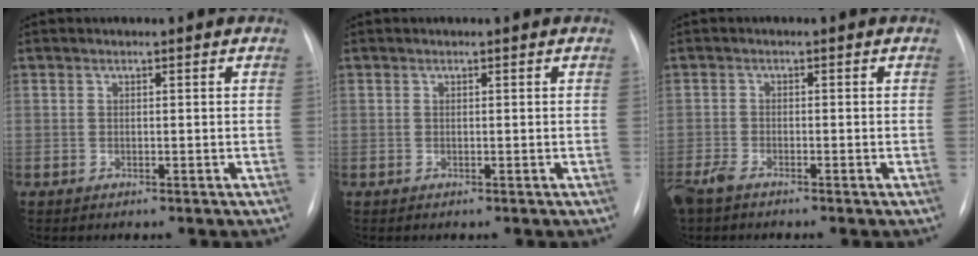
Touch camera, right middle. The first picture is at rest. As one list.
[{"total": 0.0}, {"total": 3.4, "force": [-2.7, 0.8, 2.0], "torque": [-0.046, -0.008, -0.053]}]